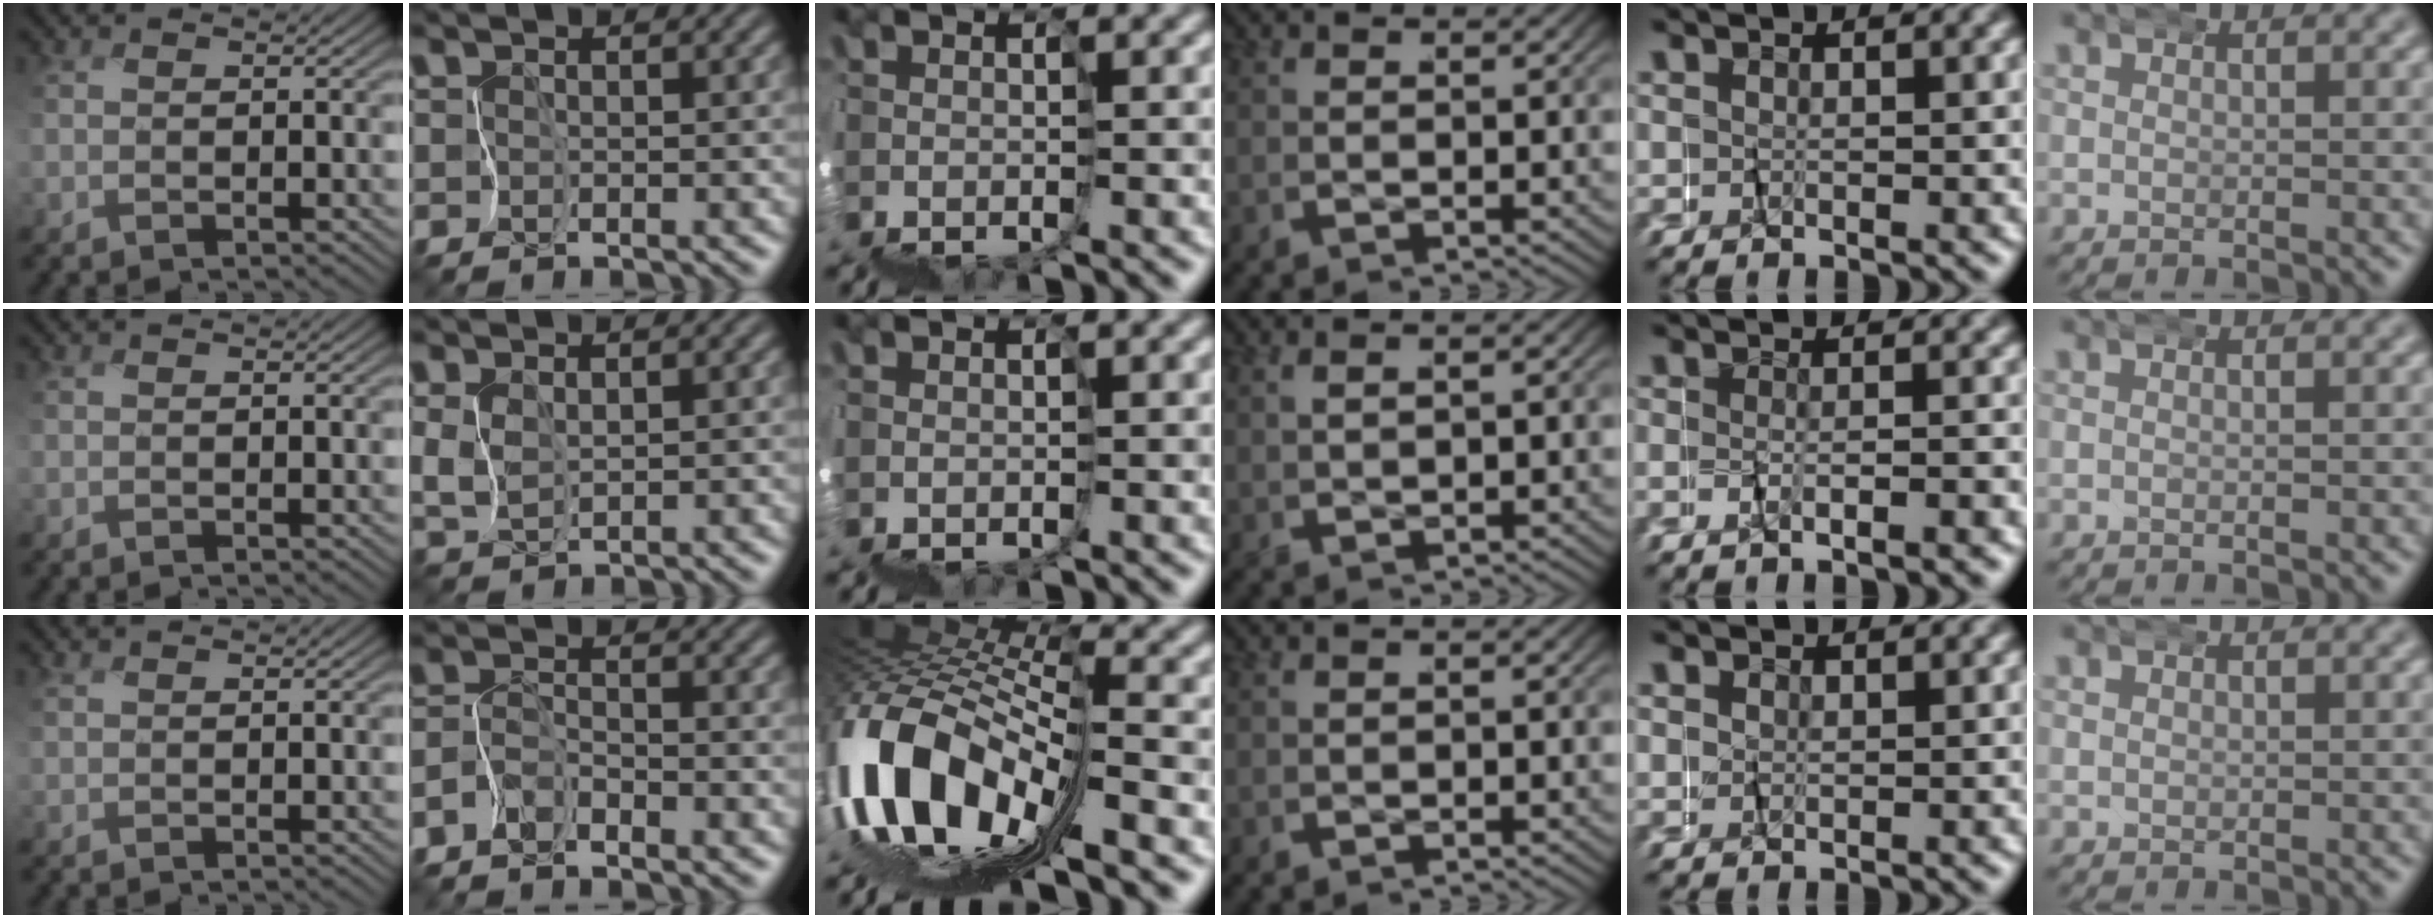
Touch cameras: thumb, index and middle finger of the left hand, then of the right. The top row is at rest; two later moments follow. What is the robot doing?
{"motion": "wrap", "object": "felt sheet"}